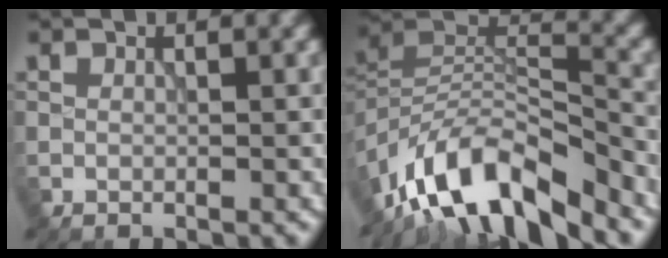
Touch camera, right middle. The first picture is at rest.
{"total": 11.2, "force": [-8.1, 3.9, 6.7], "torque": [-0.111, 0.014, -0.157]}